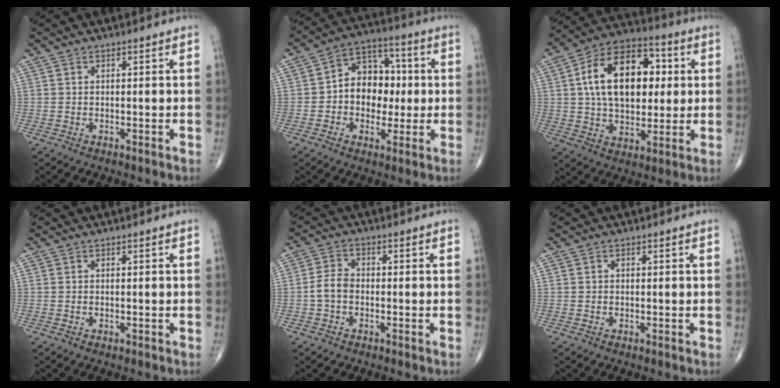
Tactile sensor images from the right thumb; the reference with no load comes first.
{"total": 12.2, "force": [0.0, 9.2, 8.0], "torque": [-0.073, 0.031, -0.009]}
{"total": 20.1, "force": [3.5, 12.3, 15.4], "torque": [-0.221, 0.017, 0.055]}
{"total": 0.0}
{"total": 3.8, "force": [-1.0, 2.6, 2.6], "torque": [-0.051, 0.014, -0.025]}
{"total": 0.0}